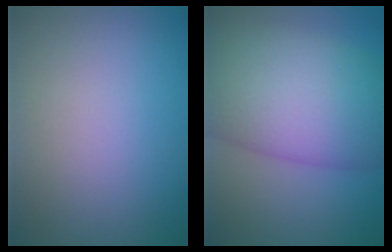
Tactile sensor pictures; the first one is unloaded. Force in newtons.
{"total": 11.3, "press": 11.3, "slide": 0.5}